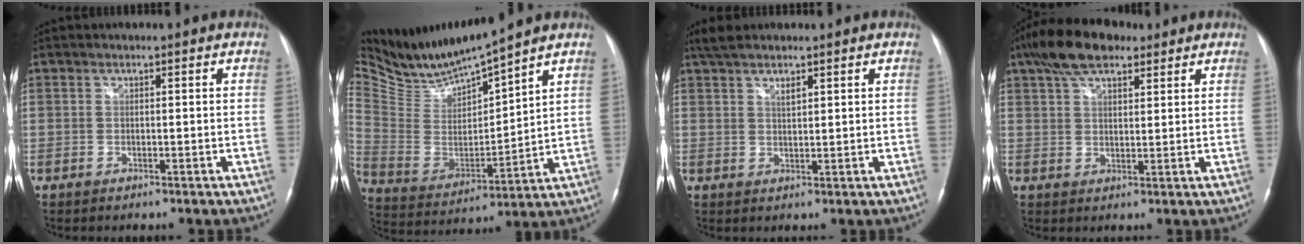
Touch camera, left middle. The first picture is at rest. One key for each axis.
{"total": 13.6, "fx": 12.9, "fy": -0.1, "fz": 4.3, "tx": -0.094, "ty": -0.017, "tz": 0.258}
{"total": 5.1, "fx": 3.7, "fy": 1.5, "fz": 3.2, "tx": -0.070, "ty": 0.009, "tz": 0.068}
{"total": 9.9, "fx": 6.7, "fy": 4.0, "fz": 6.1, "tx": -0.120, "ty": 0.028, "tz": 0.120}